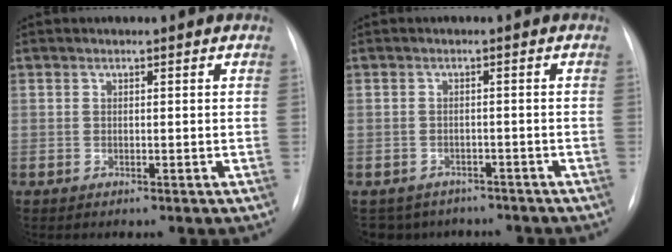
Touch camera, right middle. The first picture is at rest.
{"total": 6.6, "force": [-5.7, 3.5, 0.3], "torque": [-0.006, 0.008, -0.067]}